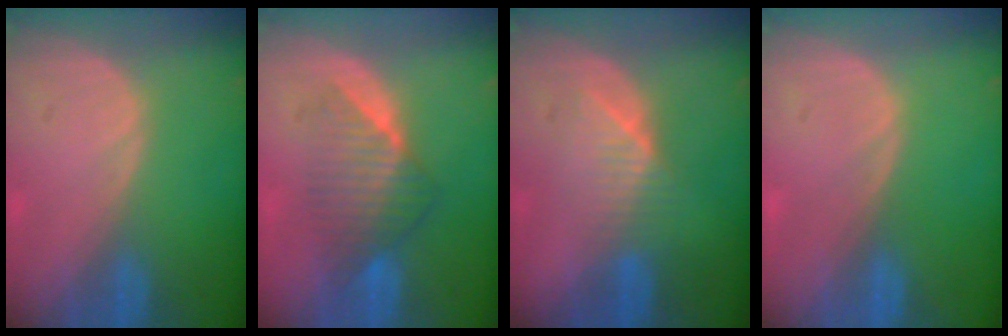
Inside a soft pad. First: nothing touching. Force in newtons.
{"total": 6.7, "press": 6.4, "slide": 2.1}
{"total": 4.5, "press": 4.4, "slide": 1.0}
{"total": 0.0}